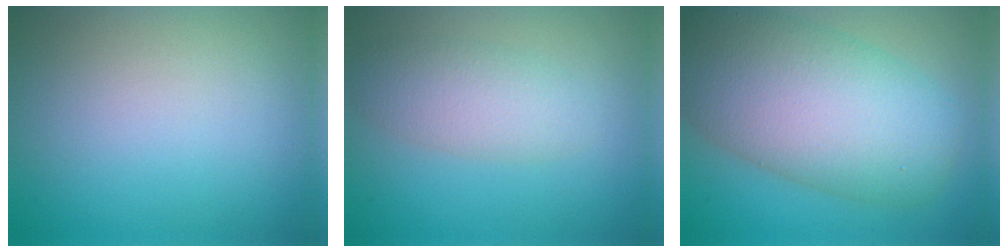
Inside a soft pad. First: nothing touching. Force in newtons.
{"total": 3.5, "press": 3.5, "slide": 0.1}
{"total": 11.3, "press": 11.3, "slide": 0.9}